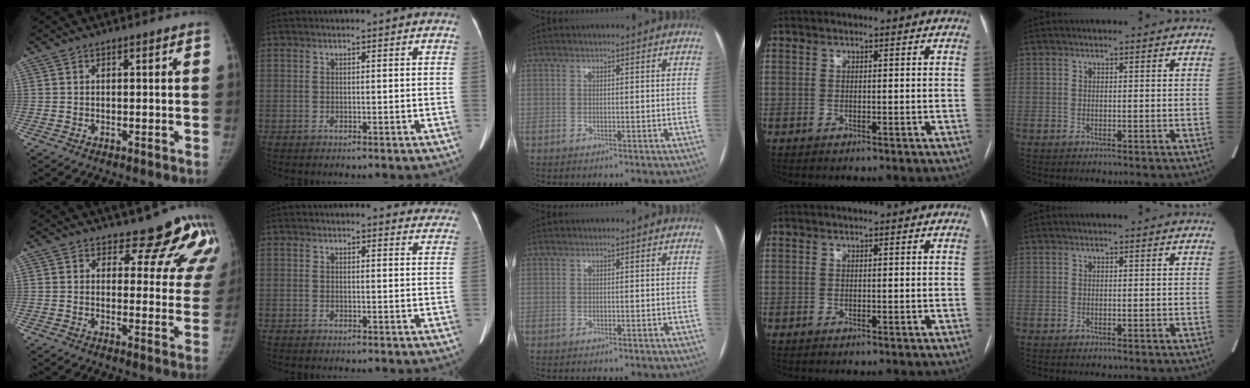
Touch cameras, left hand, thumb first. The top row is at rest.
{"thumb": {"total": 11.8, "force": [10.6, 4.7, 2.3], "torque": [0.026, -0.078, 0.097]}, "index": {"total": 7.2, "force": [6.8, 2.1, 0.8], "torque": [0.027, -0.006, 0.042]}}